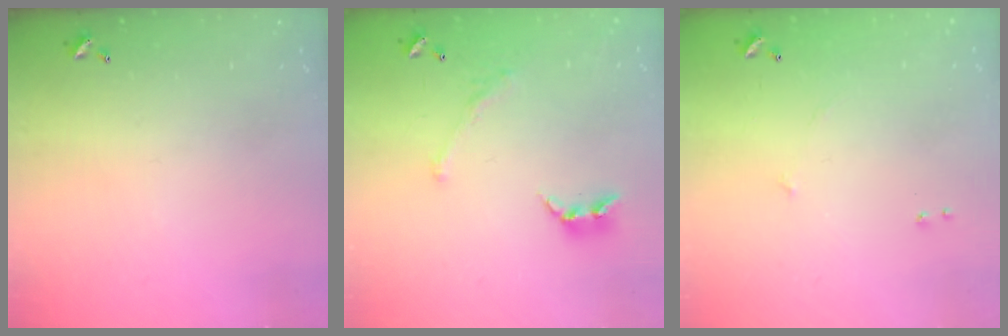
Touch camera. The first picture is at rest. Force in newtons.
{"total": 1.6, "press": 1.1, "slide": 1.1}
{"total": 7.0, "press": 7.0, "slide": 0.6}